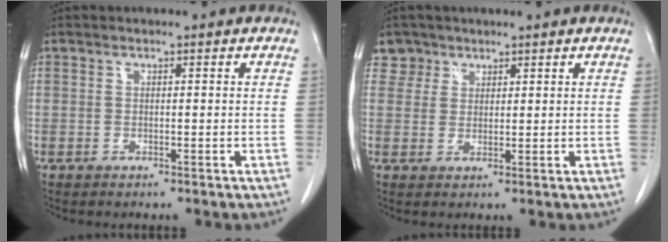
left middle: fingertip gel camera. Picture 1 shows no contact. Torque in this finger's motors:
{"motor_torque": [0.68, -1.01, 0.01, -0.01]}